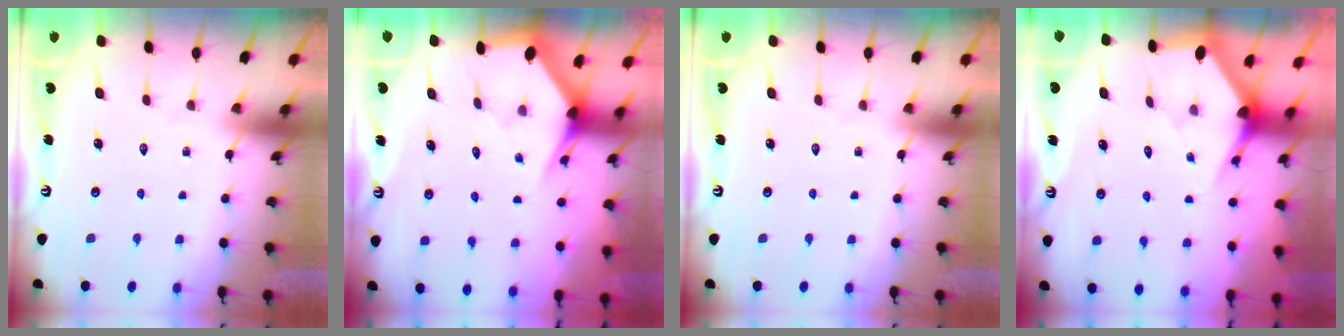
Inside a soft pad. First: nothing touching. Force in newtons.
{"total": 3.0, "press": 3.0, "slide": 0.0}
{"total": 0.0}
{"total": 2.9, "press": 2.9, "slide": 0.2}